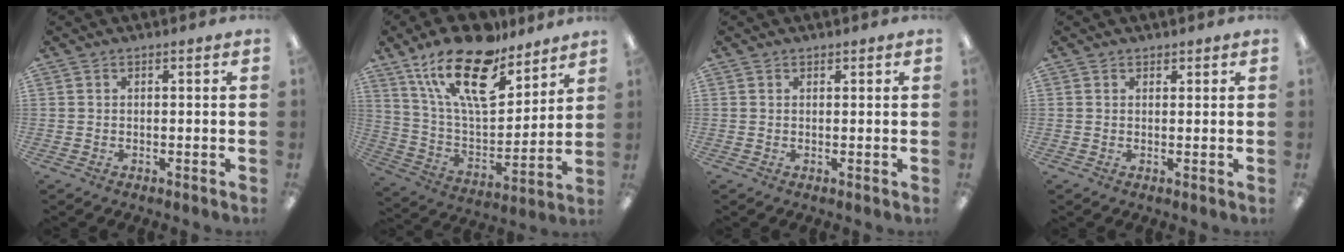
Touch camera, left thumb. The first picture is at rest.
{"total": 22.3, "force": [15.1, 9.4, 13.5], "torque": [-0.251, -0.086, 0.265]}
{"total": 0.8, "force": [0.7, 0.3, 0.0], "torque": [0.000, 0.000, 0.014]}
{"total": 1.3, "force": [1.1, 0.7, 0.0], "torque": [0.001, 0.000, 0.020]}